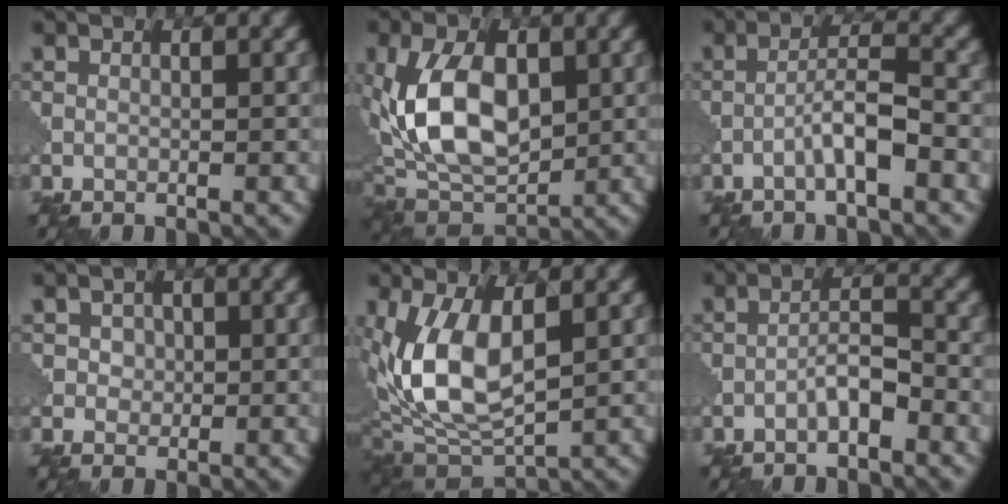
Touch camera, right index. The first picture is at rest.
{"total": 9.8, "force": [0.7, 5.8, 7.9], "torque": [-0.161, 0.009, 0.009]}
{"total": 3.6, "force": [-1.7, 0.5, 3.2], "torque": [-0.056, 0.016, -0.036]}
{"total": 1.7, "force": [0.4, 1.4, 0.7], "torque": [-0.012, 0.003, 0.004]}
{"total": 9.0, "force": [1.0, 4.6, 7.7], "torque": [-0.166, 0.003, 0.019]}
{"total": 2.7, "force": [-1.5, 0.6, 2.1], "torque": [-0.039, 0.012, -0.032]}